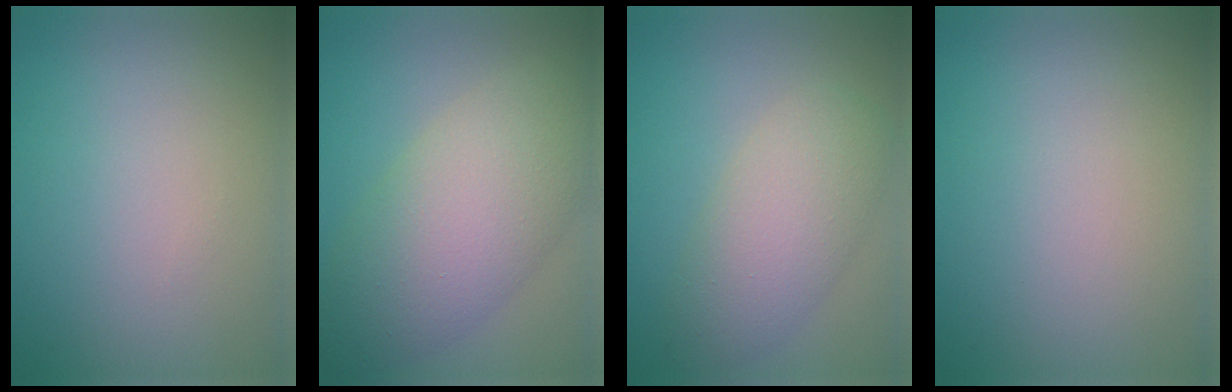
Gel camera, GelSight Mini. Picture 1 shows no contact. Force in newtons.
{"total": 9.1, "press": 9.1, "slide": 0.6}
{"total": 5.1, "press": 5.1, "slide": 0.1}
{"total": 0.0}